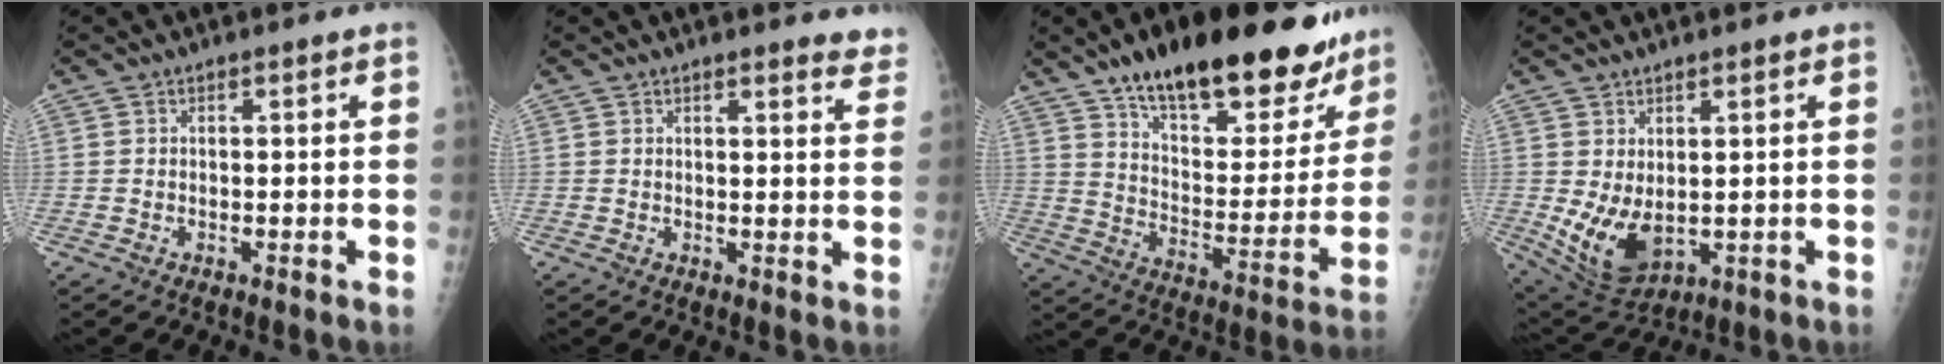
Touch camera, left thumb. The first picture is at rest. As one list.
[{"total": 5.5, "force": [5.1, 1.1, 1.9], "torque": [-0.001, -0.026, 0.040]}, {"total": 29.8, "force": [21.1, 11.3, 17.8], "torque": [-0.222, -0.072, 0.311]}, {"total": 9.1, "force": [0.3, 5.2, 7.5], "torque": [-0.124, -0.019, 0.031]}]